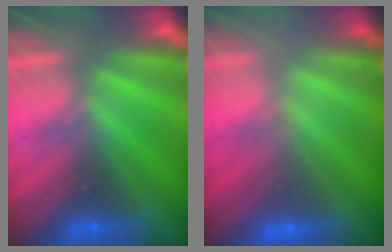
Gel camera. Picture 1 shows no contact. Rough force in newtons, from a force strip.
{"total": 2.3}